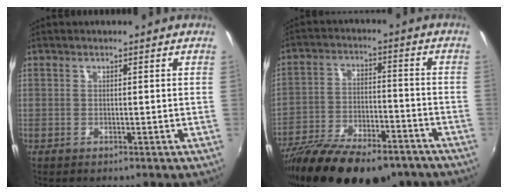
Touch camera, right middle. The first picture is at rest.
{"total": 23.1, "force": [-17.3, 8.3, 12.8], "torque": [-0.247, -0.042, -0.269]}